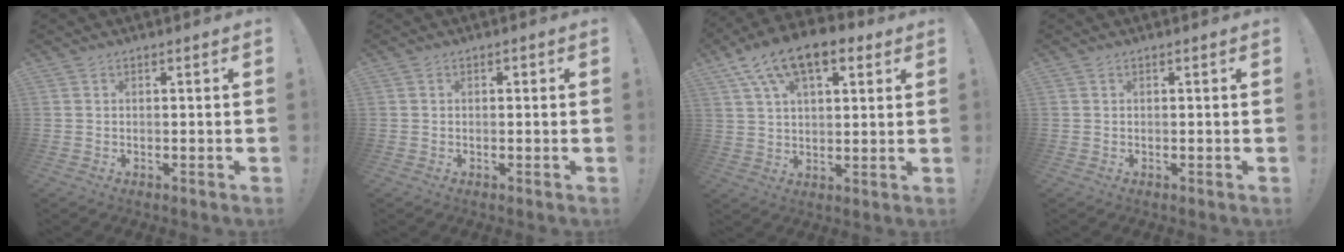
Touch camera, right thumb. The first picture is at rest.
{"total": 0.7, "force": [-0.2, 0.6, 0.3], "torque": [0.003, 0.001, -0.007]}
{"total": 14.9, "force": [8.3, 7.2, 10.0], "torque": [-0.162, -0.035, 0.148]}
{"total": 0.0}